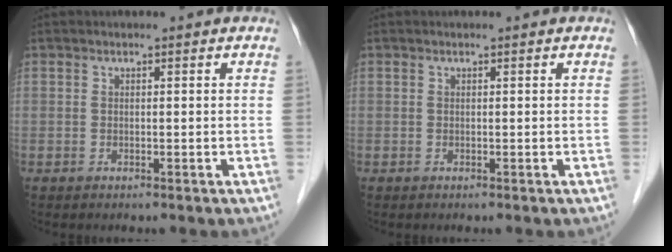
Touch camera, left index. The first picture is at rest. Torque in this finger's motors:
{"motor_torque": [-0.04, 0.04, -0.02, 0.00]}